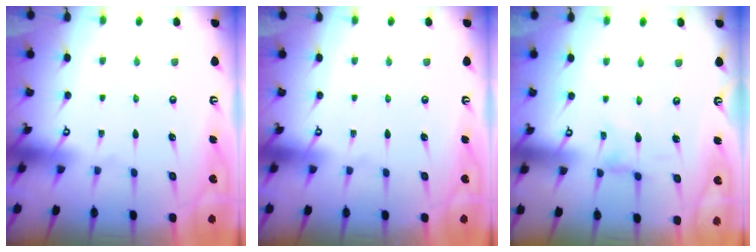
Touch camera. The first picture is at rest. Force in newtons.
{"total": 0.0}
{"total": 1.2, "press": 1.1, "slide": 0.4}